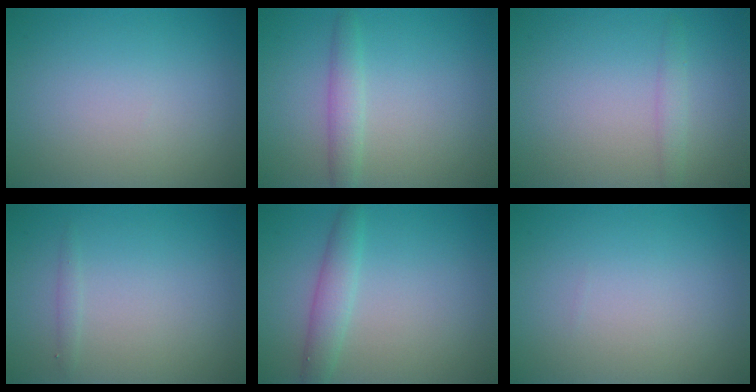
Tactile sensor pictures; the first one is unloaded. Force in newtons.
{"total": 1.9, "press": 1.9, "slide": 0.0}
{"total": 1.3, "press": 1.3, "slide": 0.1}
{"total": 0.6, "press": 0.6, "slide": 0.0}
{"total": 2.4, "press": 2.4, "slide": 0.1}
{"total": 0.0}